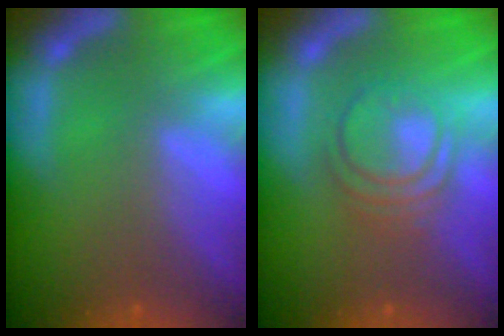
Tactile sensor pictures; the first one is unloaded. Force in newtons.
{"total": 5.6}